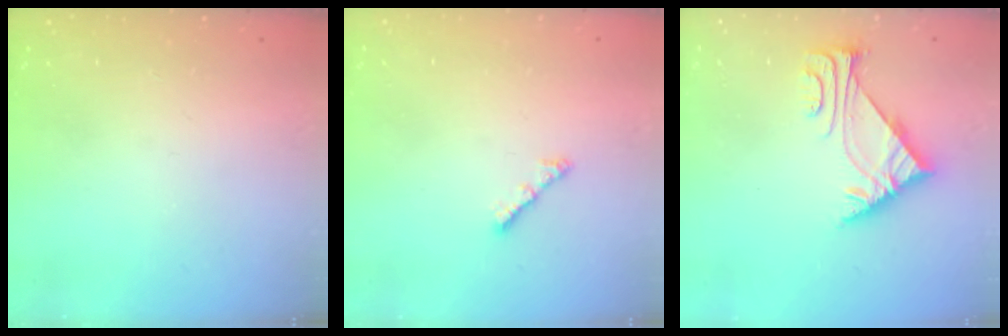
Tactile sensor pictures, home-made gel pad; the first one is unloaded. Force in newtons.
{"total": 3.0, "press": 2.9, "slide": 0.6}
{"total": 5.4, "press": 5.3, "slide": 1.1}